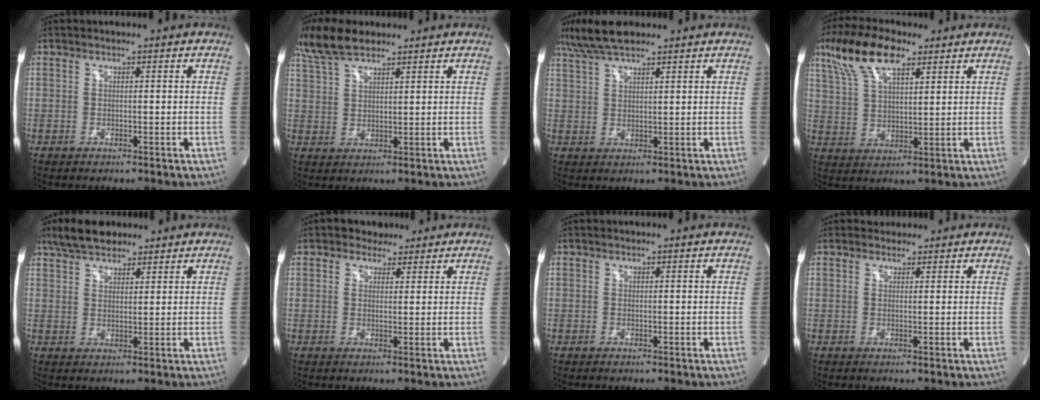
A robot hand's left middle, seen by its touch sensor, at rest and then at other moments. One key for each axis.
{"total": 7.8, "fx": 6.2, "fy": 2.2, "fz": 4.3, "tx": -0.096, "ty": 0.022, "tz": 0.123}
{"total": 7.5, "fx": 5.9, "fy": 1.5, "fz": 4.4, "tx": -0.092, "ty": 0.027, "tz": 0.111}
{"total": 11.1, "fx": 6.9, "fy": 3.8, "fz": 7.9, "tx": -0.166, "ty": 0.025, "tz": 0.135}
{"total": 7.5, "fx": 5.8, "fy": 3.0, "fz": 3.5, "tx": -0.070, "ty": 0.021, "tz": 0.107}
{"total": 3.2, "fx": 2.4, "fy": 2.1, "fz": 0.5, "tx": -0.005, "ty": 0.011, "tz": 0.033}
{"total": 0.0}
{"total": 1.6, "fx": 1.4, "fy": 0.8, "fz": -0.1, "tx": 0.000, "ty": 0.013, "tz": 0.020}